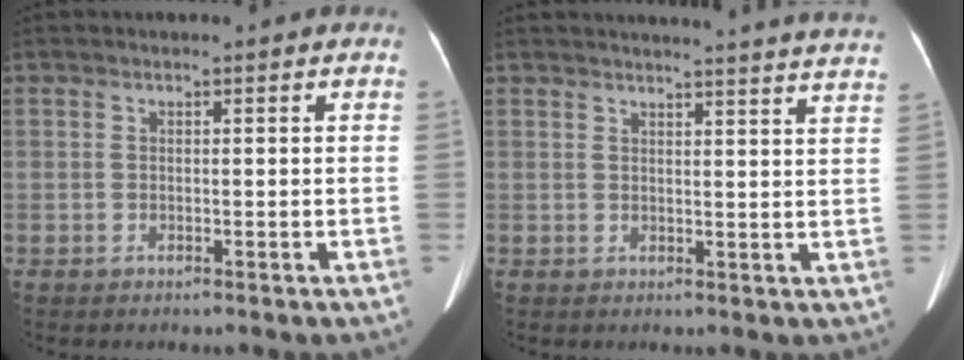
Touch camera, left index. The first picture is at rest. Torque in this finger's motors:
{"motor_torque": [-0.38, -0.37, -0.28, 0.01]}